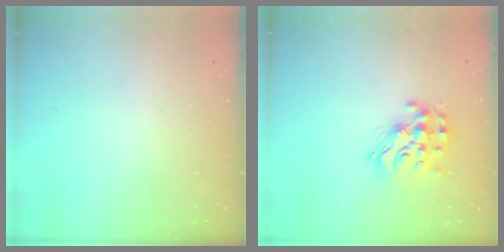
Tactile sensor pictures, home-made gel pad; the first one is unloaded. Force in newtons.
{"total": 15.1, "press": 15.0, "slide": 1.3}